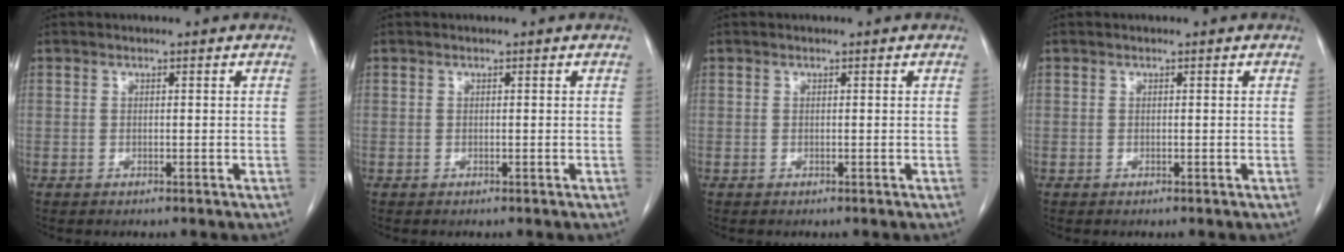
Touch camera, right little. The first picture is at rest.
{"total": 0.0}
{"total": 0.0}
{"total": 0.0}